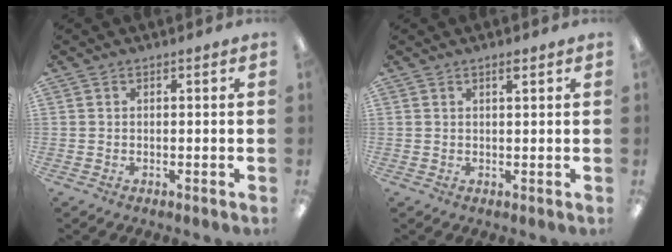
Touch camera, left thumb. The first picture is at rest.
{"total": 1.7, "force": [1.2, 0.2, 1.1], "torque": [-0.017, -0.003, 0.019]}